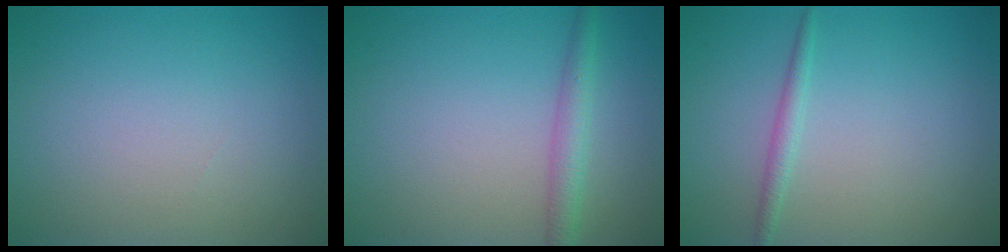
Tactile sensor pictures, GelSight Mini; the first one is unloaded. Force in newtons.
{"total": 2.5, "press": 2.5, "slide": 0.1}
{"total": 1.3, "press": 1.3, "slide": 0.1}